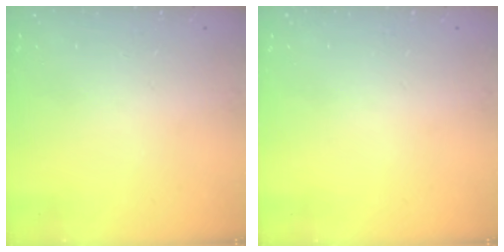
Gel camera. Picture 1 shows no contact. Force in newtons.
{"total": 0.0}